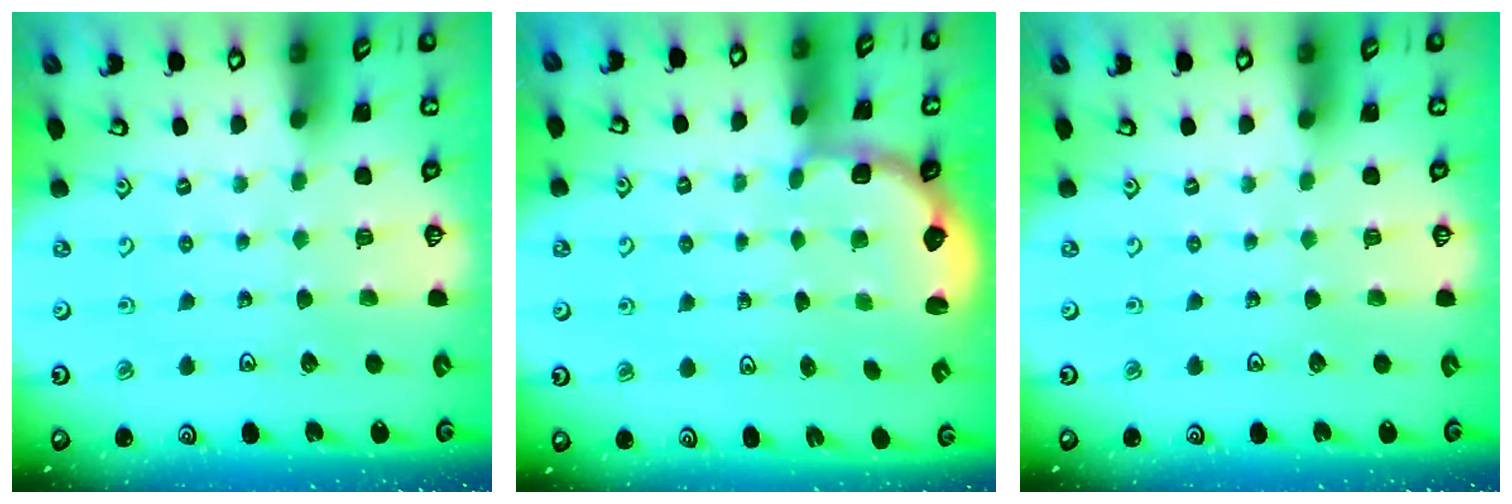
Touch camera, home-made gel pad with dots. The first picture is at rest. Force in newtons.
{"total": 2.8, "press": 2.1, "slide": 1.9}
{"total": 0.0}